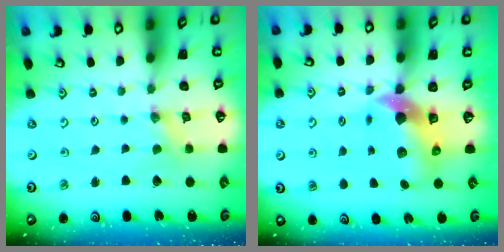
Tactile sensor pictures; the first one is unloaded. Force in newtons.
{"total": 8.6, "press": 8.5, "slide": 1.5}